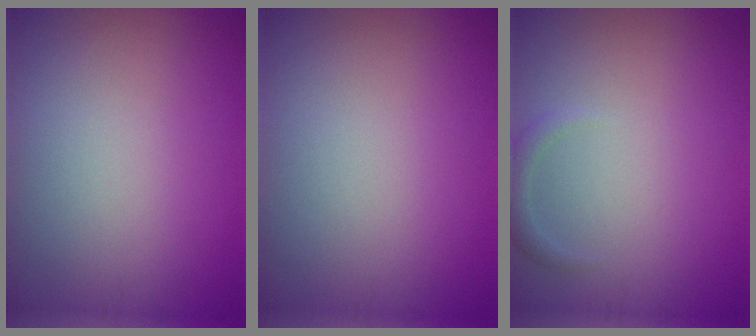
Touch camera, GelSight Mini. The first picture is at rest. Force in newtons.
{"total": 0.0}
{"total": 1.2, "press": 1.2, "slide": 0.2}